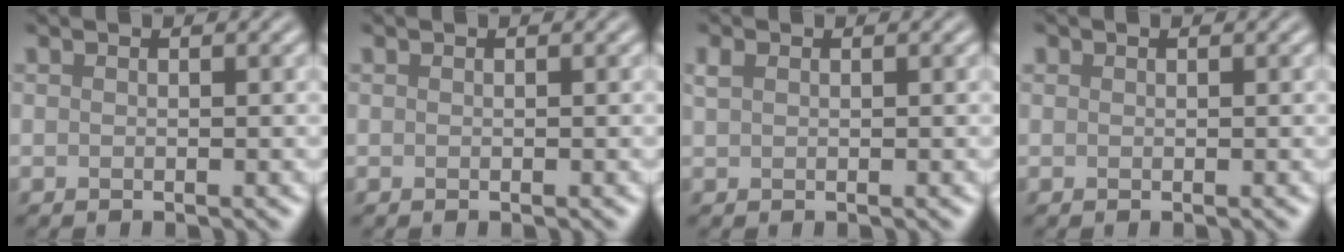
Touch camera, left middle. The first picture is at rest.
{"total": 0.0}
{"total": 1.1, "force": [0.6, 0.6, 0.6], "torque": [-0.014, 0.004, 0.013]}
{"total": 0.0}